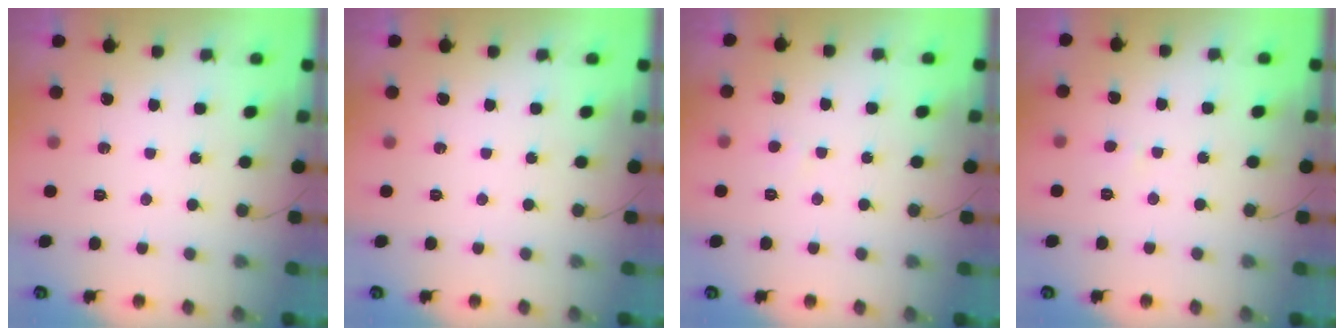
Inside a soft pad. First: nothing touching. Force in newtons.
{"total": 0.0}
{"total": 2.8, "press": 2.7, "slide": 0.4}
{"total": 2.2, "press": 2.2, "slide": 0.2}